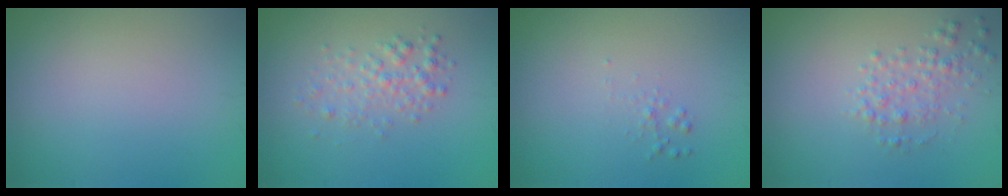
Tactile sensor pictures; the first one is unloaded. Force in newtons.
{"total": 2.0, "press": 2.0, "slide": 0.1}
{"total": 0.6, "press": 0.6, "slide": 0.0}
{"total": 2.0, "press": 2.0, "slide": 0.1}